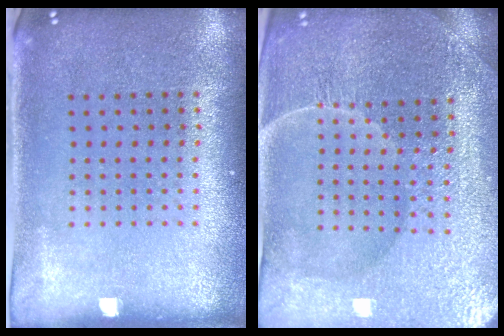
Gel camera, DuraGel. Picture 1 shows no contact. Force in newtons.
{"total": 4.8, "press": 4.5, "slide": 1.7}